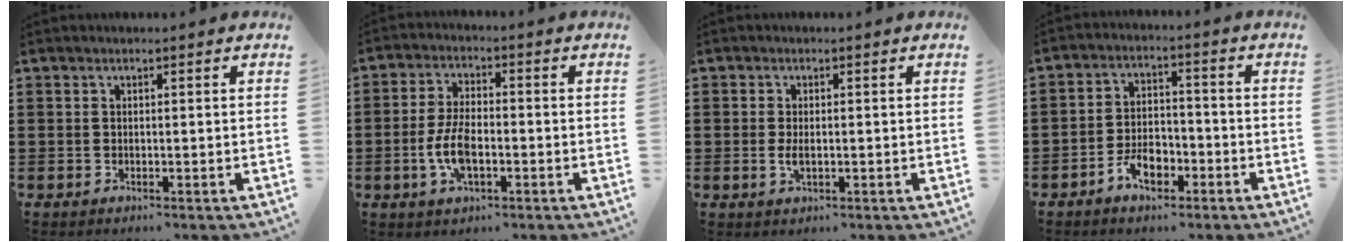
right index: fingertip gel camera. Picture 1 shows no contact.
{"total": 6.8, "force": [-1.7, 3.1, 5.8], "torque": [-0.134, -0.001, -0.038]}
{"total": 2.0, "force": [-0.2, 1.1, 1.7], "torque": [-0.040, -0.001, -0.006]}
{"total": 5.6, "force": [-3.3, 3.0, 3.3], "torque": [-0.070, 0.009, -0.063]}